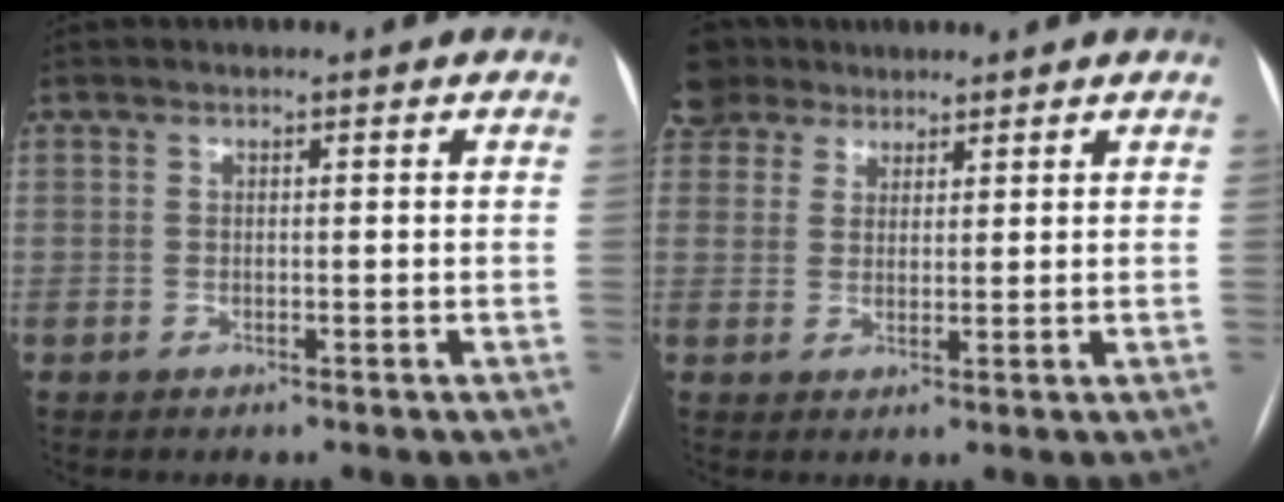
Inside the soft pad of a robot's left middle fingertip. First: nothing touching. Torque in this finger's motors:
{"motor_torque": [0.55, -0.16, 1.05, 0.21]}